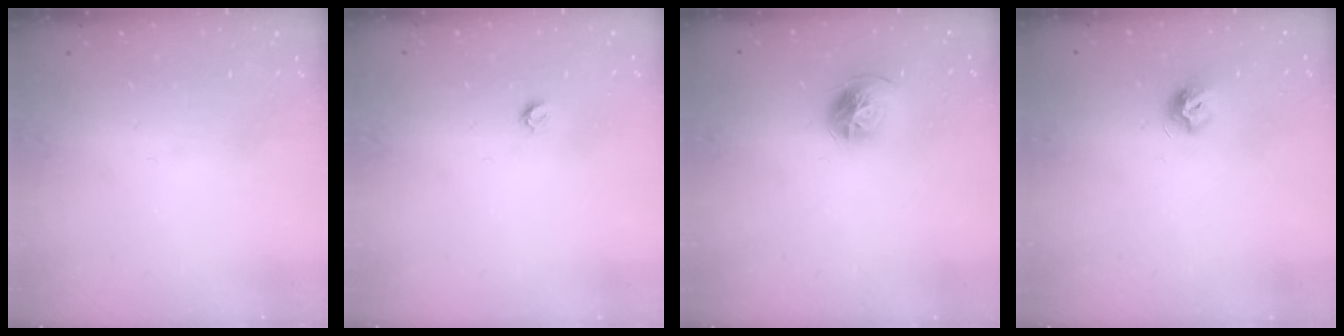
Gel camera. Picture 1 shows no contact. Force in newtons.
{"total": 3.5, "press": 3.4, "slide": 0.4}
{"total": 10.0, "press": 9.9, "slide": 1.2}
{"total": 8.2, "press": 8.2, "slide": 0.7}